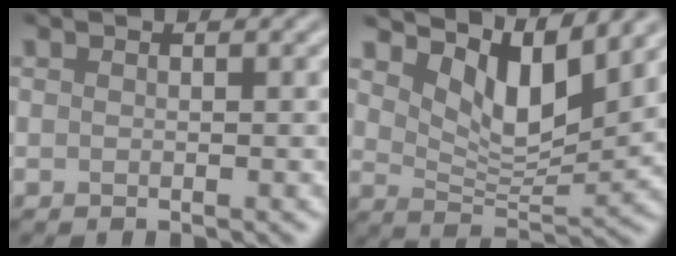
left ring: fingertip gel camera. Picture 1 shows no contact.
{"total": 6.3, "force": [3.7, 2.4, 4.4], "torque": [-0.084, -0.010, 0.060]}